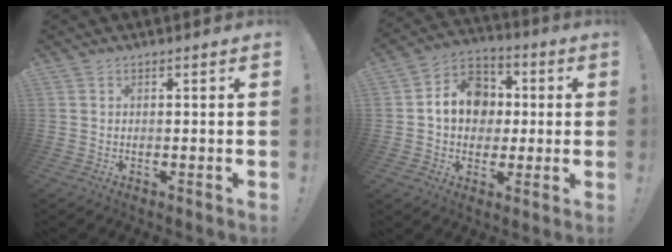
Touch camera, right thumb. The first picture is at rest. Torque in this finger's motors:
{"motor_torque": [1.72, 1.72, 0.24, -0.21, 0.01]}